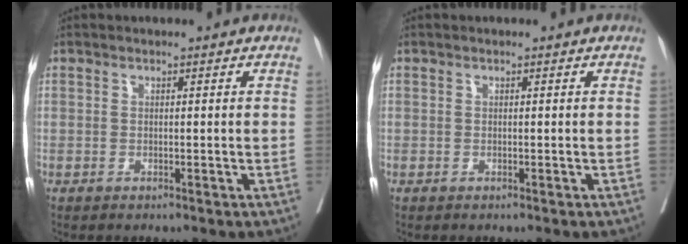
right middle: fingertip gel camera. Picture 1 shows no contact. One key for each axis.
{"total": 0.0}